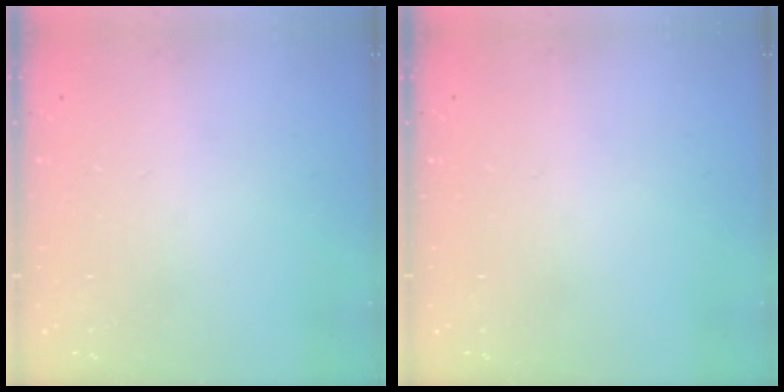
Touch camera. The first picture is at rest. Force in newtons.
{"total": 0.0}